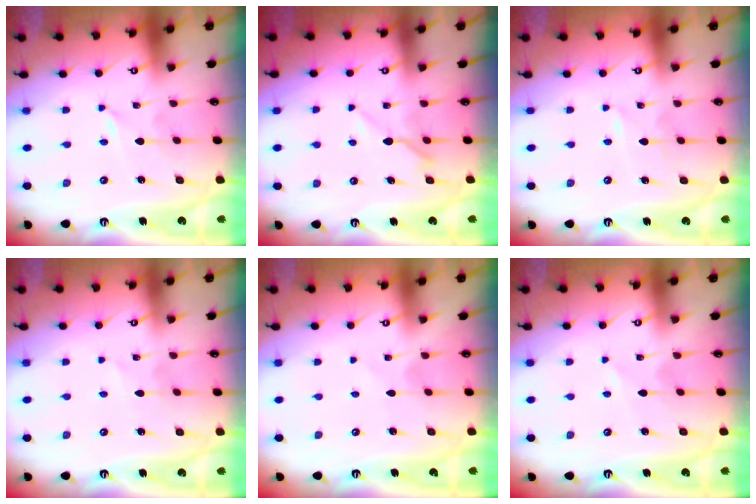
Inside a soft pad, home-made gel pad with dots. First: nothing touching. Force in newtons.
{"total": 5.3, "press": 5.2, "slide": 0.9}
{"total": 1.5, "press": 1.4, "slide": 0.2}
{"total": 2.2, "press": 2.2, "slide": 0.2}
{"total": 1.3, "press": 1.3, "slide": 0.1}
{"total": 2.1, "press": 2.1, "slide": 0.2}